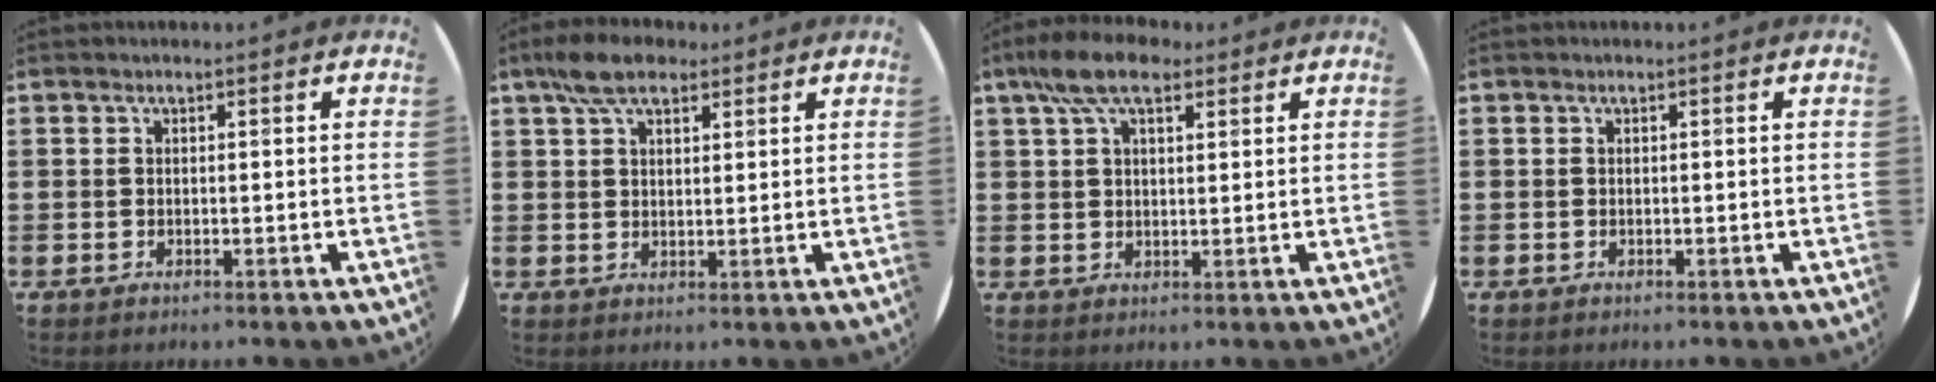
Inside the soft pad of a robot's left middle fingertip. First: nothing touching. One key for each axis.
{"total": 5.0, "fx": 3.7, "fy": 2.4, "fz": 2.4, "tx": -0.048, "ty": 0.005, "tz": 0.068}
{"total": 7.3, "fx": 4.9, "fy": 3.5, "fz": 4.2, "tx": -0.087, "ty": 0.006, "tz": 0.088}
{"total": 0.0}